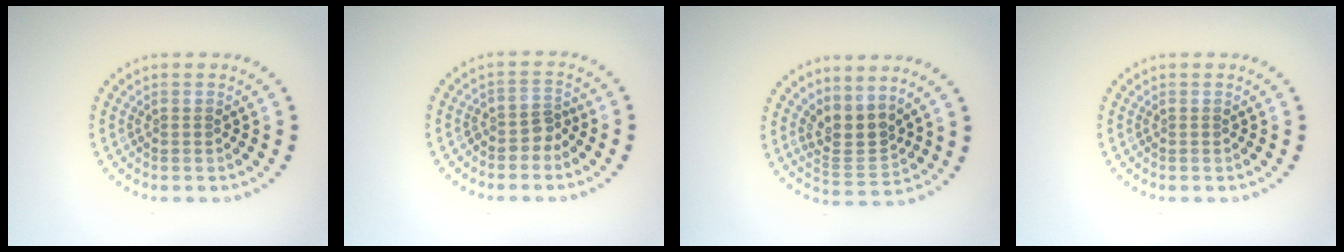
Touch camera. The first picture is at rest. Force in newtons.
{"total": 1.9, "press": 1.5, "slide": 1.3}
{"total": 3.0, "press": 2.4, "slide": 1.8}
{"total": 0.0}